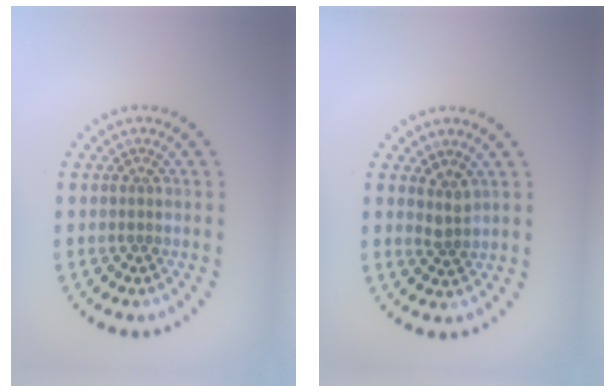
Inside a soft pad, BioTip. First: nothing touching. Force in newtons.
{"total": 1.5, "press": 1.2, "slide": 1.0}